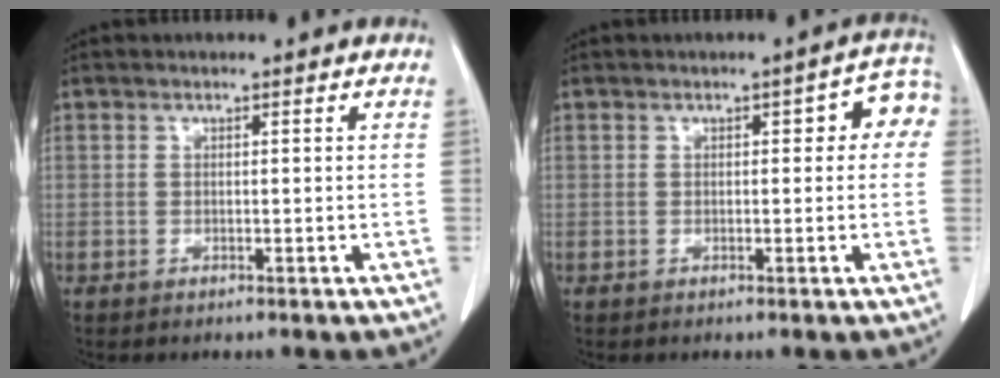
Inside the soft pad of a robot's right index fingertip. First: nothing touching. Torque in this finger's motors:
{"motor_torque": [0.21, 0.19, 0.07, 0.01]}